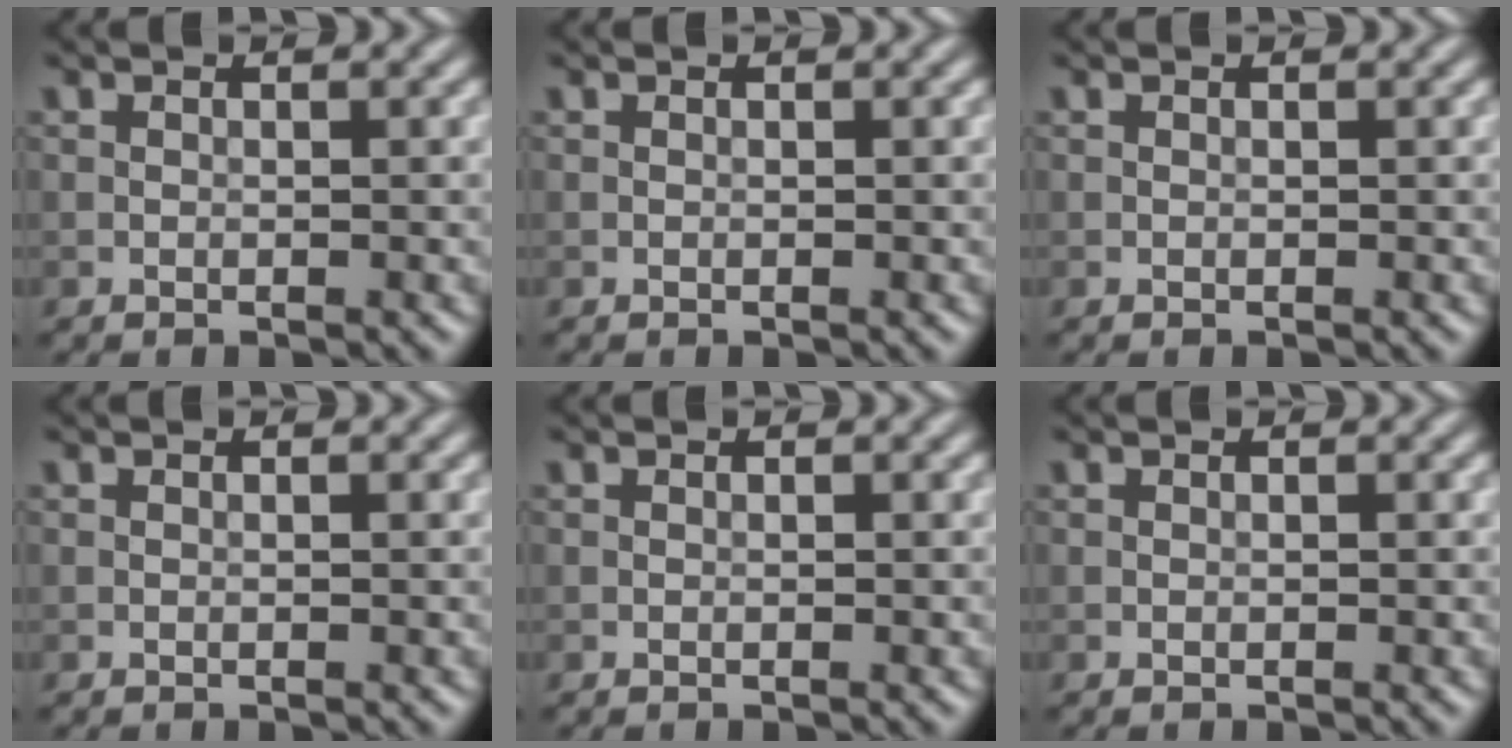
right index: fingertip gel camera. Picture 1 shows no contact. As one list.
[{"total": 0.0}, {"total": 0.0}, {"total": 0.0}, {"total": 0.0}, {"total": 0.0}]